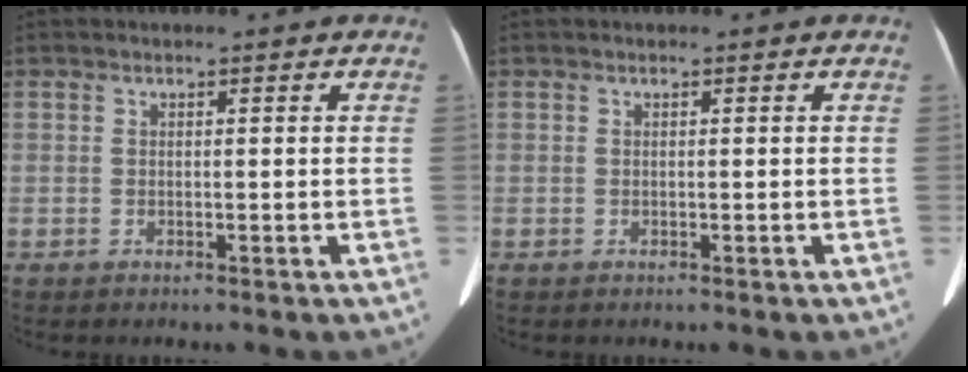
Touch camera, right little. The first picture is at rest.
{"total": 0.0}